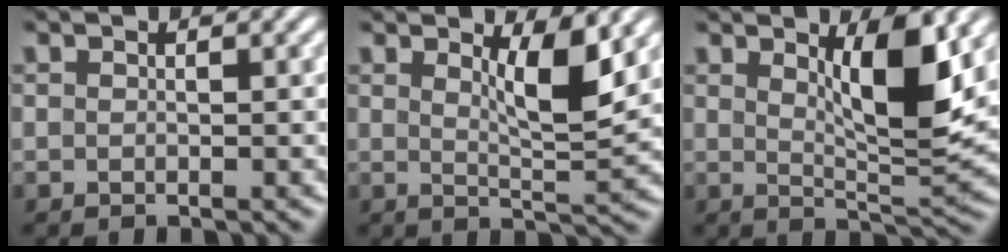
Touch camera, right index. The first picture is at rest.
{"total": 4.0, "force": [1.9, 0.5, 3.5], "torque": [-0.054, -0.019, 0.034]}
{"total": 5.9, "force": [2.3, 0.9, 5.4], "torque": [-0.090, -0.020, 0.043]}